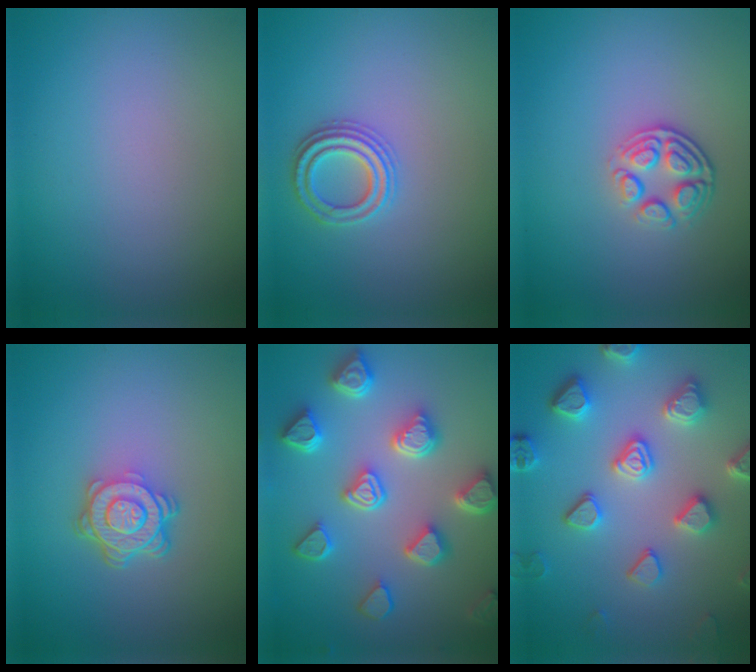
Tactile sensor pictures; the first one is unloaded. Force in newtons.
{"total": 2.5, "press": 2.4, "slide": 0.4}
{"total": 3.5, "press": 2.6, "slide": 2.4}
{"total": 4.8, "press": 3.4, "slide": 3.4}
{"total": 7.0, "press": 5.7, "slide": 4.1}
{"total": 5.5, "press": 4.9, "slide": 2.5}